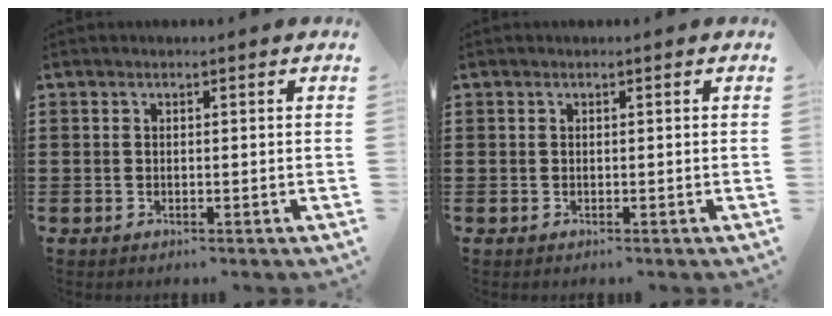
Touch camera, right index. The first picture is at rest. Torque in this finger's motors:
{"motor_torque": [-0.12, 0.08, 0.01, 0.00]}